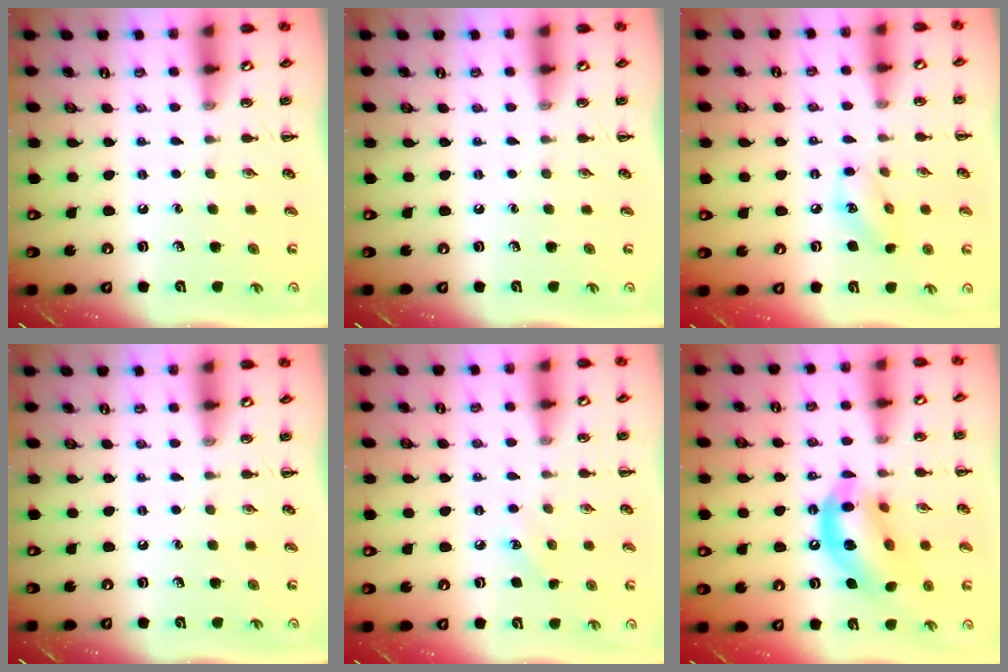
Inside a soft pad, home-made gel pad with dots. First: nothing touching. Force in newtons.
{"total": 0.0}
{"total": 7.8, "press": 7.8, "slide": 0.7}
{"total": 0.0}
{"total": 5.2, "press": 5.0, "slide": 1.4}
{"total": 15.6, "press": 15.1, "slide": 3.6}